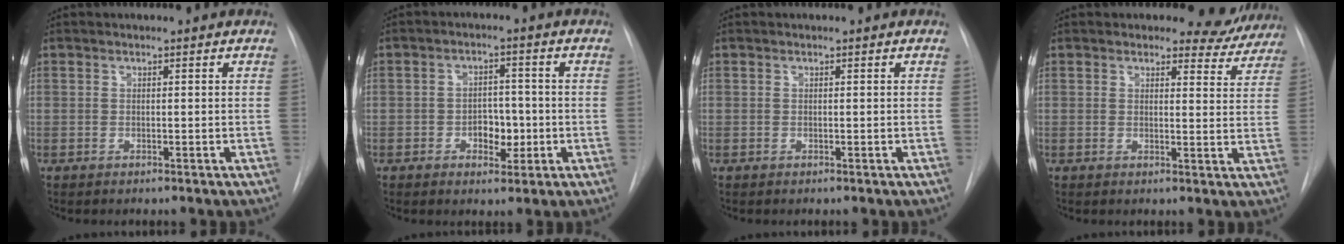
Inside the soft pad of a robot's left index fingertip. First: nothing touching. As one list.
[{"total": 4.6, "force": [-1.2, 2.9, 3.3], "torque": [-0.041, 0.006, -0.015]}, {"total": 0.0}, {"total": 6.1, "force": [5.7, 2.3, 0.1], "torque": [0.016, -0.025, 0.049]}]